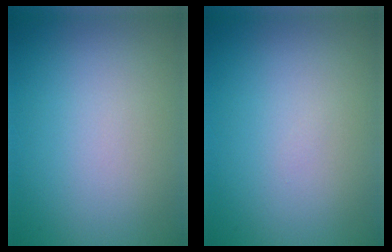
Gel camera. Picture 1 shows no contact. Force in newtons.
{"total": 0.0}